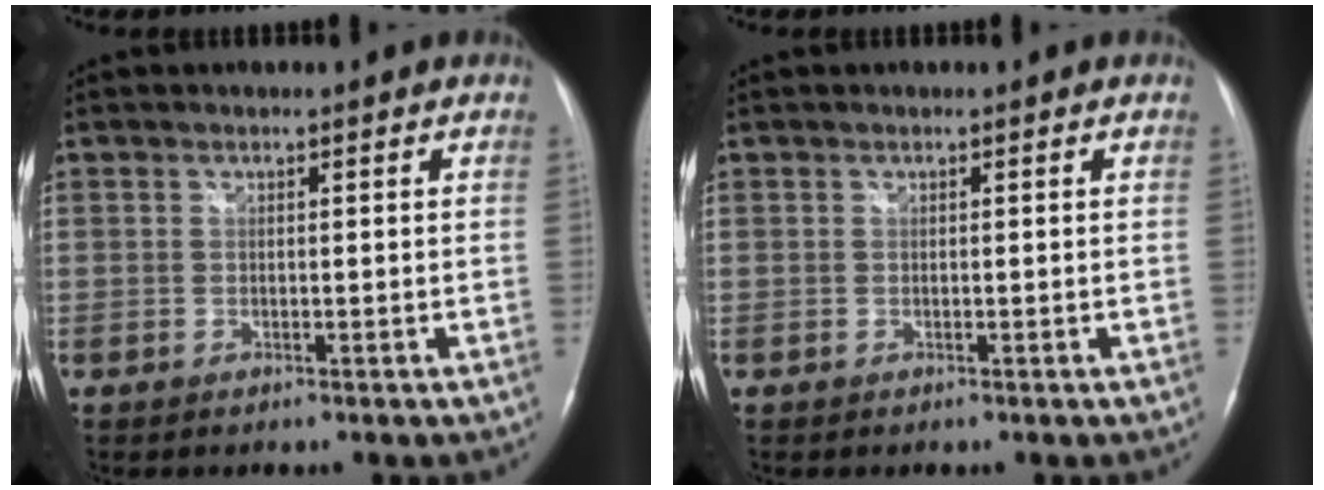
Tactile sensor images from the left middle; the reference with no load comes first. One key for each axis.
{"total": 0.0}